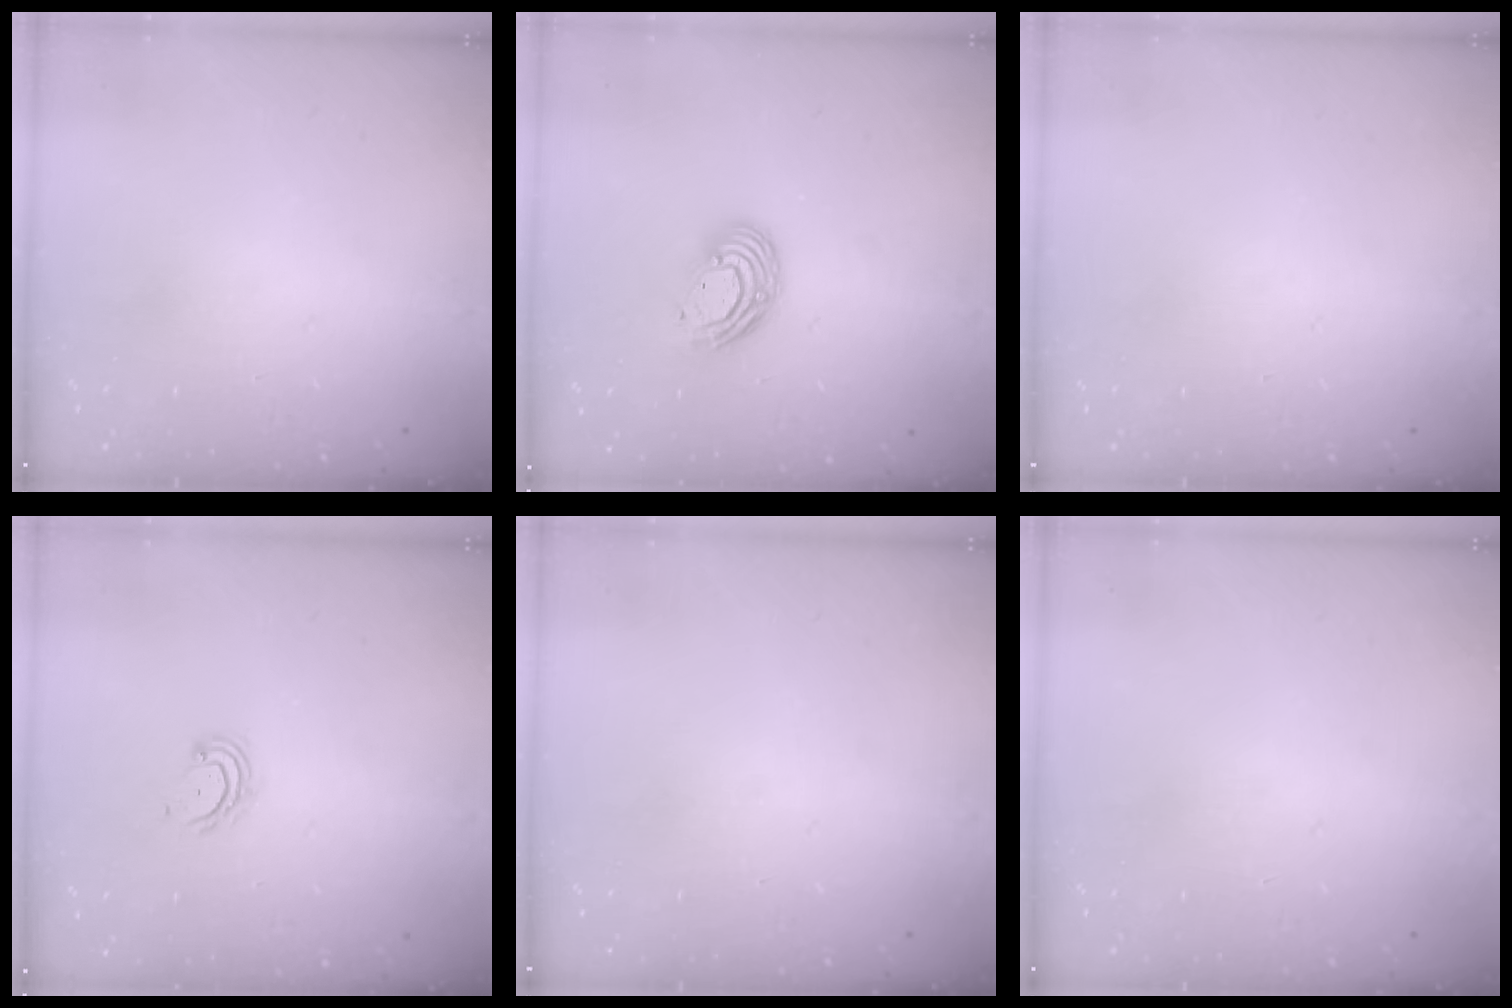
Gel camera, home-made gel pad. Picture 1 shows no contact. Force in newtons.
{"total": 9.8, "press": 9.8, "slide": 0.6}
{"total": 0.0}
{"total": 4.1, "press": 4.1, "slide": 0.6}
{"total": 0.0}
{"total": 0.0}